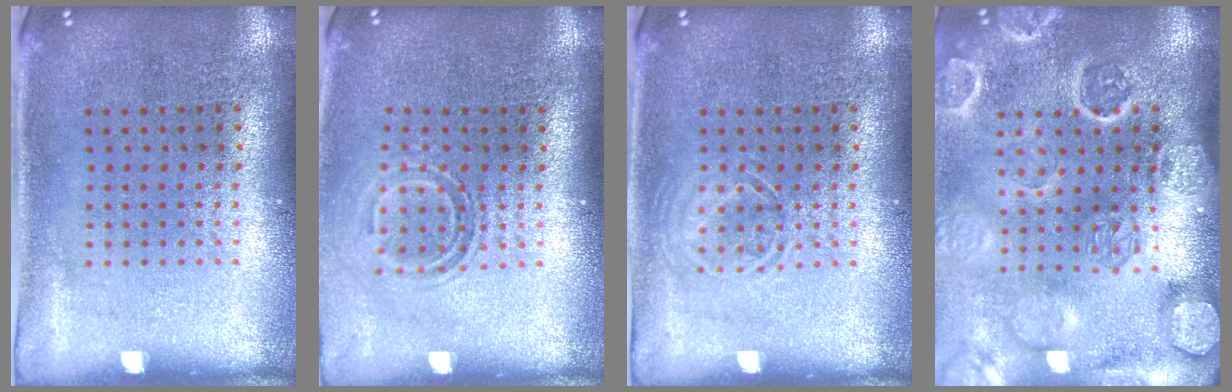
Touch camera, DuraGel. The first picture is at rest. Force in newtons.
{"total": 1.6, "press": 1.1, "slide": 1.2}
{"total": 1.6, "press": 1.6, "slide": 0.2}
{"total": 3.9, "press": 3.4, "slide": 2.0}